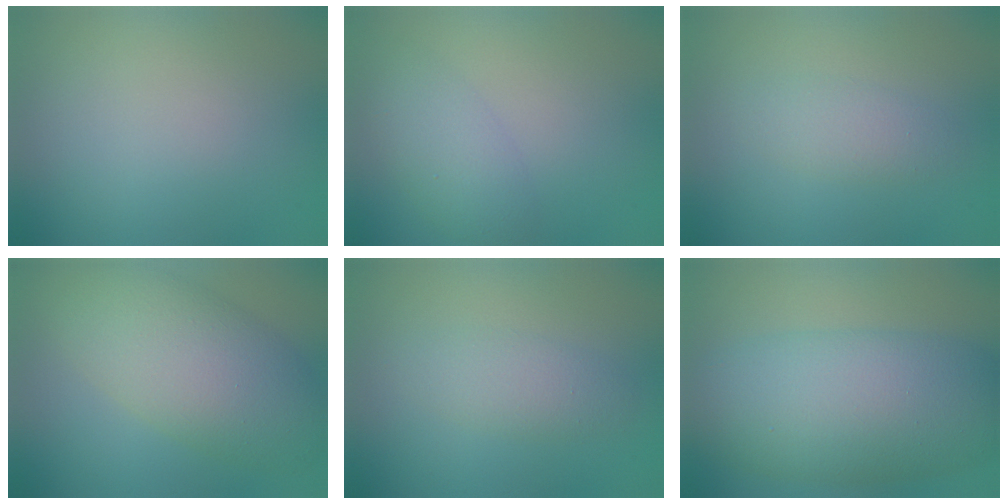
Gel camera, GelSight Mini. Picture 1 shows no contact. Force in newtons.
{"total": 3.0, "press": 3.0, "slide": 0.2}
{"total": 2.1, "press": 2.1, "slide": 0.1}
{"total": 7.9, "press": 7.9, "slide": 0.2}
{"total": 2.3, "press": 2.3, "slide": 0.1}
{"total": 10.1, "press": 10.1, "slide": 0.3}